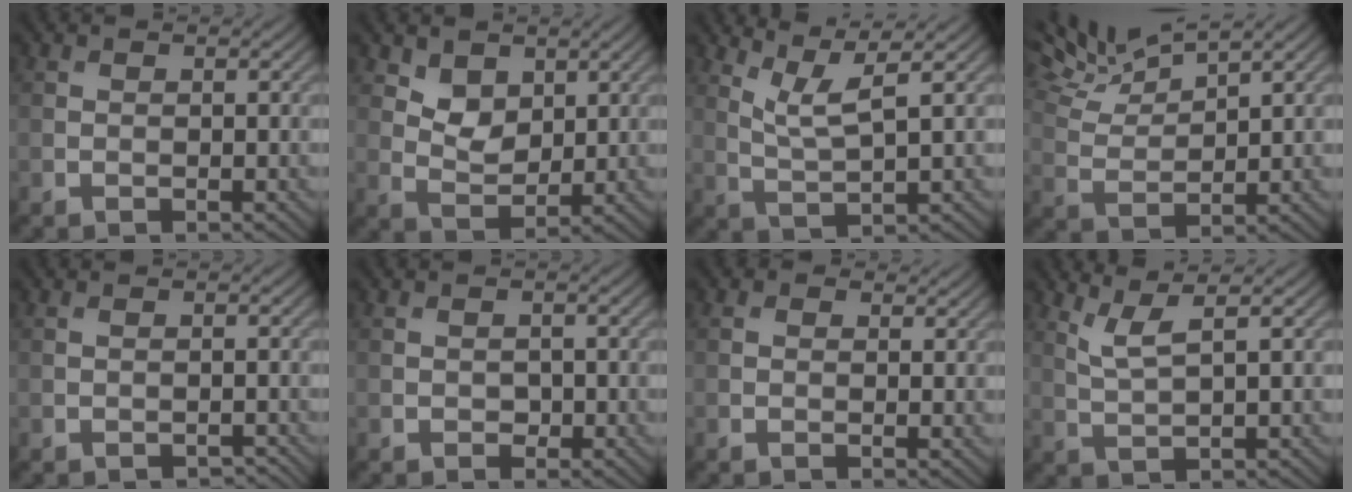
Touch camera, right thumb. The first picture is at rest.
{"total": 4.0, "force": [2.4, 2.6, 1.9], "torque": [-0.043, -0.012, 0.042]}
{"total": 4.6, "force": [2.9, 0.6, 3.5], "torque": [-0.080, 0.000, 0.067]}
{"total": 6.9, "force": [5.9, 1.1, 3.5], "torque": [-0.078, 0.010, 0.111]}
{"total": 0.8, "force": [-0.6, 0.3, 0.5], "torque": [-0.011, -0.003, -0.010]}
{"total": 1.0, "force": [-0.4, 0.8, 0.5], "torque": [-0.002, -0.004, -0.007]}
{"total": 1.4, "force": [0.7, 0.9, 0.9], "torque": [-0.015, 0.000, 0.006]}
{"total": 3.3, "force": [2.0, 0.5, 2.6], "torque": [-0.056, 0.002, 0.050]}